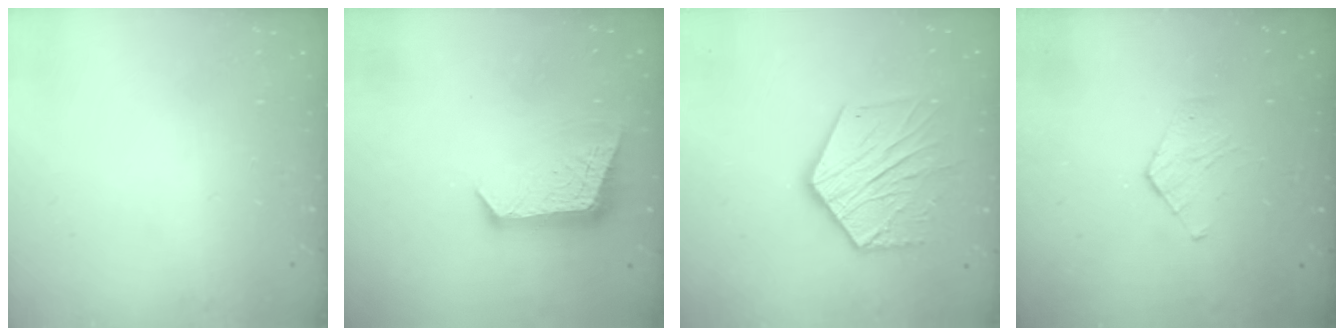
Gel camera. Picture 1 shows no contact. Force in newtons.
{"total": 9.3, "press": 9.2, "slide": 0.8}
{"total": 14.2, "press": 14.2, "slide": 0.7}
{"total": 2.8, "press": 2.7, "slide": 0.3}